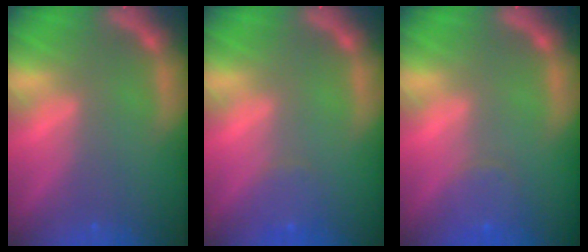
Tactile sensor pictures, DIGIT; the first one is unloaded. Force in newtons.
{"total": 1.9}
{"total": 2.4}